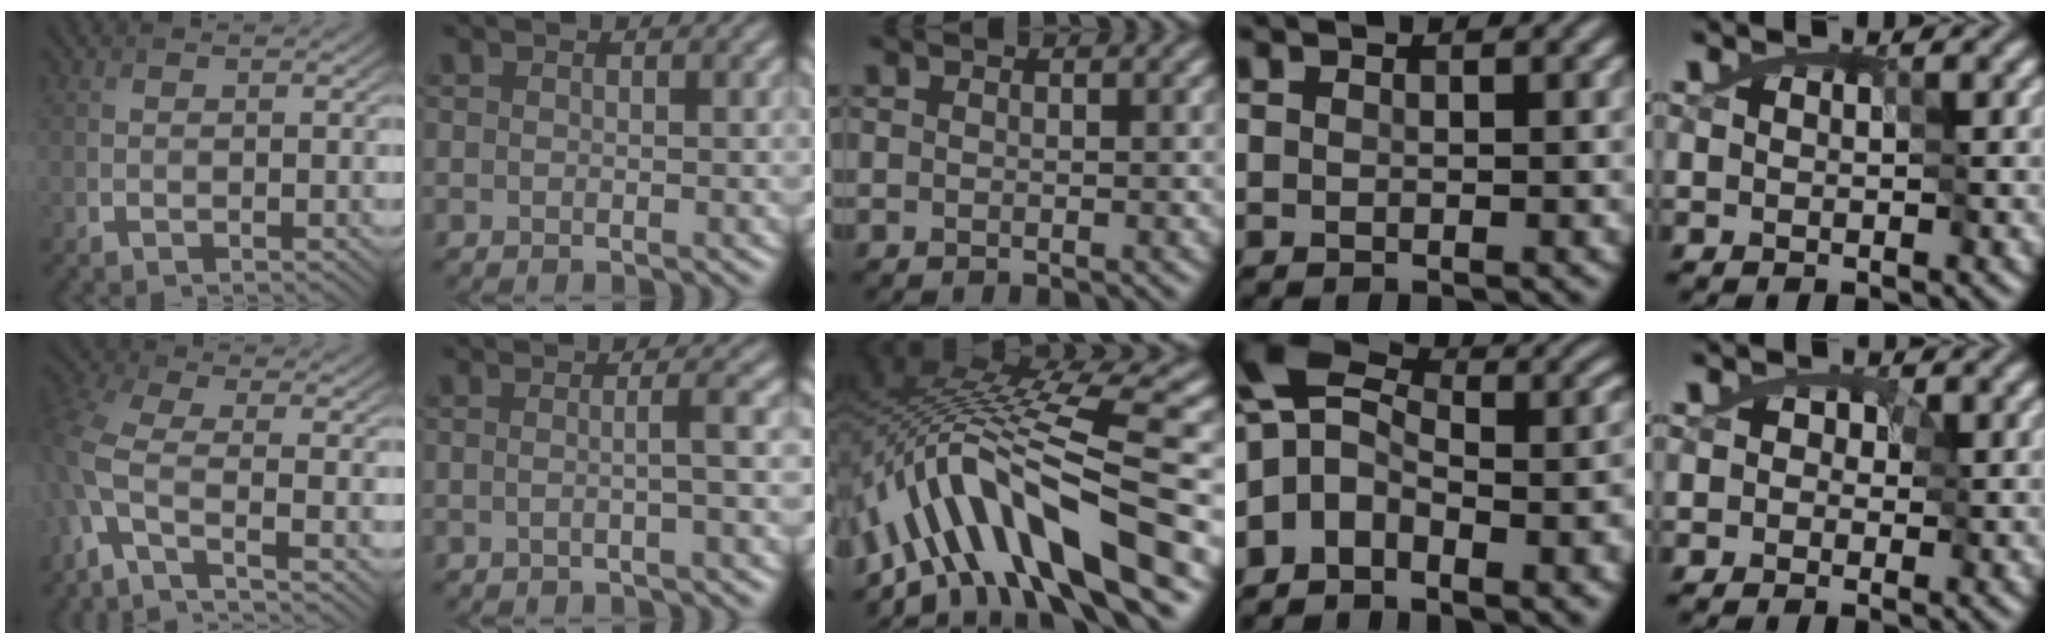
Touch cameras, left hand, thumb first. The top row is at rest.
{"thumb": {"total": 8.7, "force": [-3.1, 3.4, 7.4], "torque": [-0.197, -0.005, -0.080]}, "index": {"total": 2.2, "force": [-0.2, 0.7, 2.1], "torque": [-0.026, 0.001, -0.013]}, "middle": {"total": 12.1, "force": [-5.7, 3.3, 10.2], "torque": [-0.173, 0.018, -0.092]}, "ring": {"total": 8.2, "force": [-2.8, 5.1, 5.8], "torque": [-0.089, 0.017, -0.070]}, "little": {"total": 2.4, "force": [-0.1, 2.2, 1.0], "torque": [-0.015, 0.014, -0.009]}}